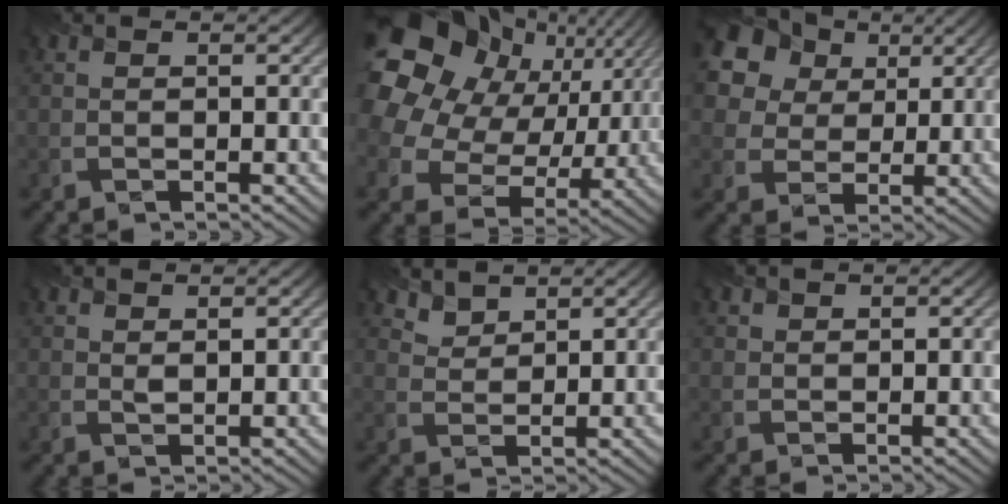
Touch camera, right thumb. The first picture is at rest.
{"total": 21.0, "force": [5.8, 17.1, 10.8], "torque": [-0.303, 0.013, 0.125]}
{"total": 17.9, "force": [9.3, 13.1, 7.9], "torque": [-0.242, 0.048, 0.184]}
{"total": 1.2, "force": [1.1, 0.5, 0.4], "torque": [-0.013, -0.005, 0.025]}
{"total": 2.9, "force": [2.6, 1.2, 0.3], "torque": [-0.015, -0.006, 0.064]}
{"total": 1.5, "force": [1.2, 1.0, 0.0], "torque": [-0.002, 0.001, 0.027]}